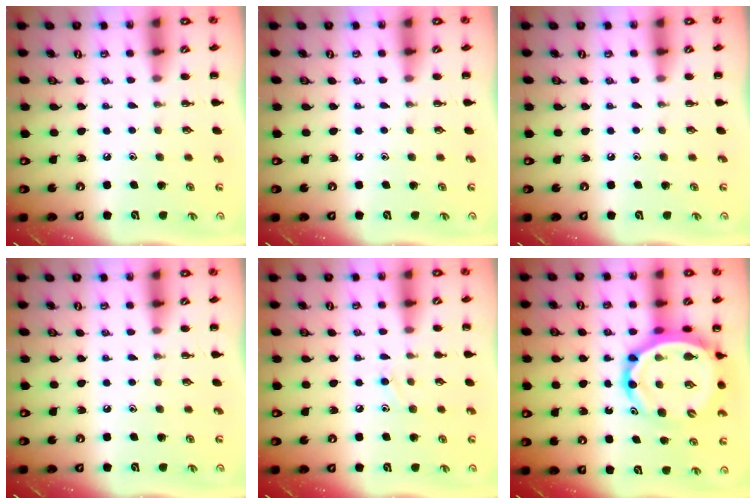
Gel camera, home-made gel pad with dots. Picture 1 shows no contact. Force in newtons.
{"total": 0.0}
{"total": 0.0}
{"total": 0.0}
{"total": 7.6, "press": 7.3, "slide": 2.3}
{"total": 14.2, "press": 13.6, "slide": 4.2}